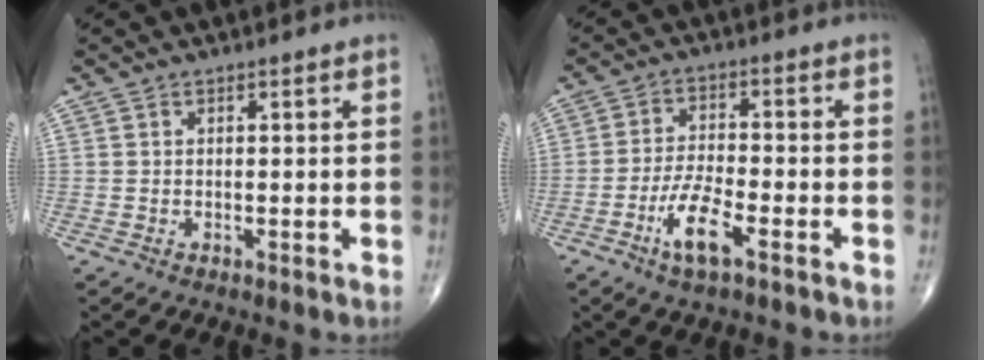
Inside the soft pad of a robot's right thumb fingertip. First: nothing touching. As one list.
[{"total": 7.5, "force": [-3.9, 2.1, 6.1], "torque": [-0.124, 0.017, -0.072]}]